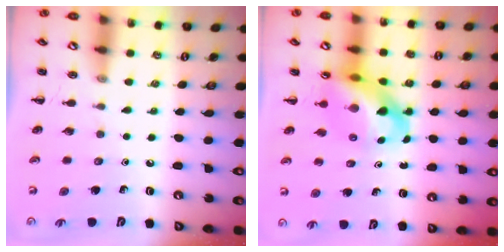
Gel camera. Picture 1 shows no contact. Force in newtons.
{"total": 12.5, "press": 12.1, "slide": 3.4}